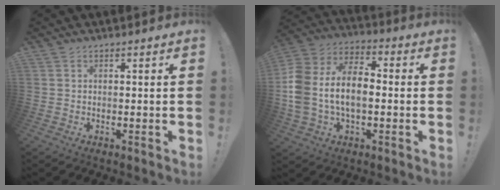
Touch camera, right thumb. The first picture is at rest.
{"total": 16.3, "force": [-2.1, 10.7, 12.0], "torque": [-0.244, 0.024, -0.035]}